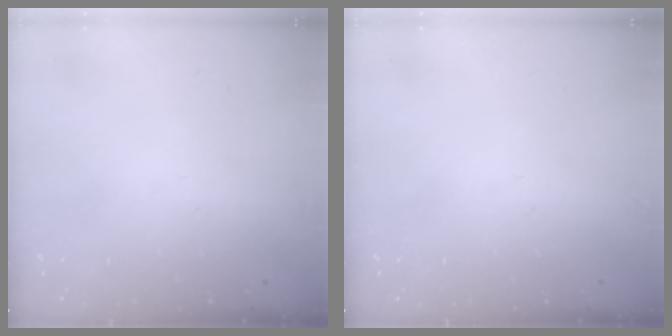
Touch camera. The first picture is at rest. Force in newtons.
{"total": 0.0}